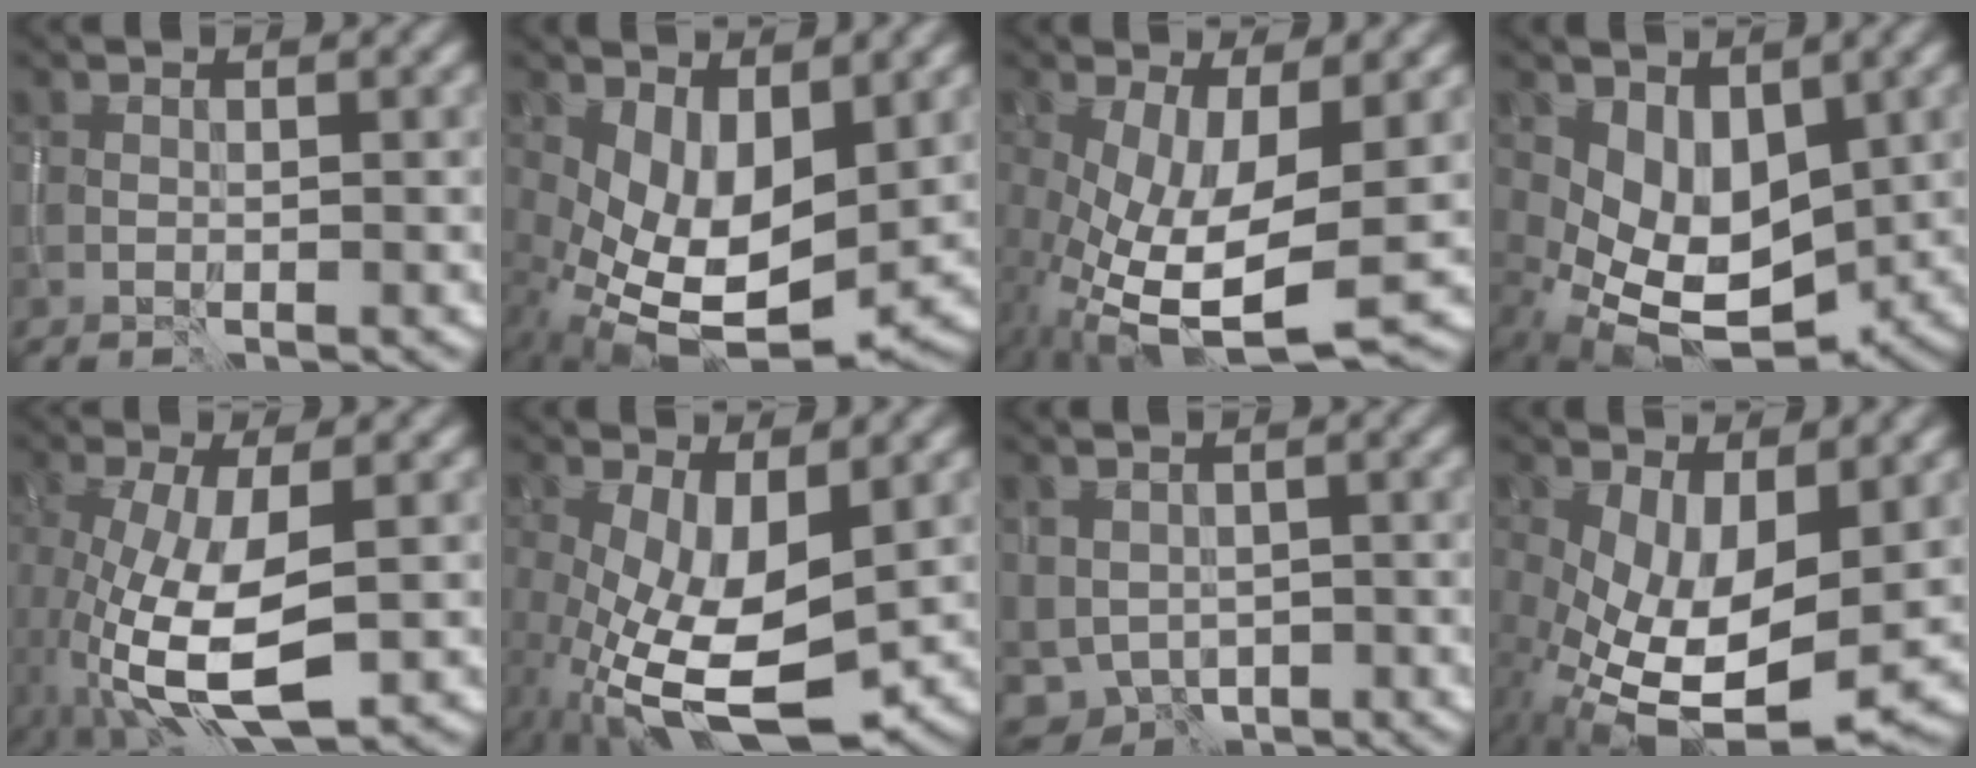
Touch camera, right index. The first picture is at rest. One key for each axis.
{"total": 9.4, "fx": -0.8, "fy": 5.1, "fz": 7.8, "tx": -0.156, "ty": -0.026, "tz": -0.002}
{"total": 10.6, "fx": -2.1, "fy": 4.1, "fz": 9.5, "tx": -0.191, "ty": -0.026, "tz": -0.028}
{"total": 6.3, "fx": 0.2, "fy": 4.1, "fz": 4.7, "tx": -0.089, "ty": -0.016, "tz": 0.014}
{"total": 9.2, "fx": -2.6, "fy": 3.7, "fz": 8.0, "tx": -0.186, "ty": -0.017, "tz": -0.044}
{"total": 9.3, "fx": -1.9, "fy": 3.8, "fz": 8.2, "tx": -0.172, "ty": -0.017, "tz": -0.028}
{"total": 3.9, "fx": -0.5, "fy": 3.0, "fz": 2.5, "tx": -0.052, "ty": -0.010, "tz": 0.003}
{"total": 11.3, "fx": -2.2, "fy": 5.3, "fz": 9.7, "tx": -0.185, "ty": -0.024, "tz": -0.025}